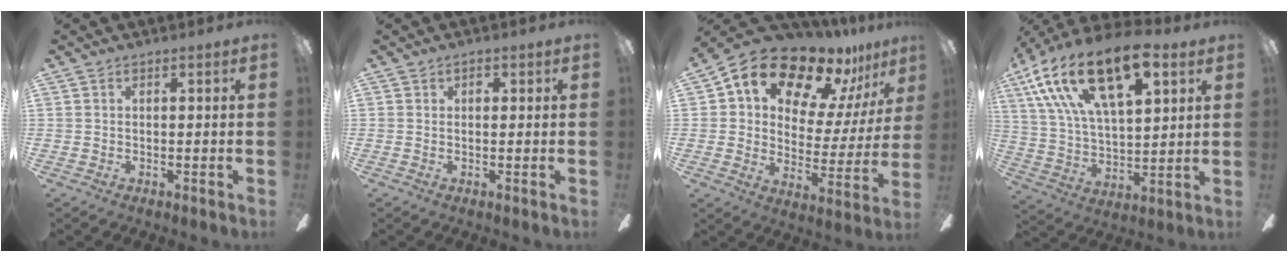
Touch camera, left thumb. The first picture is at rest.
{"total": 1.2, "force": [0.4, 0.7, 0.9], "torque": [-0.004, -0.001, 0.002]}
{"total": 17.3, "force": [12.9, 8.2, 8.1], "torque": [-0.151, -0.086, 0.224]}
{"total": 22.9, "force": [13.5, 10.1, 15.5], "torque": [-0.304, -0.058, 0.234]}